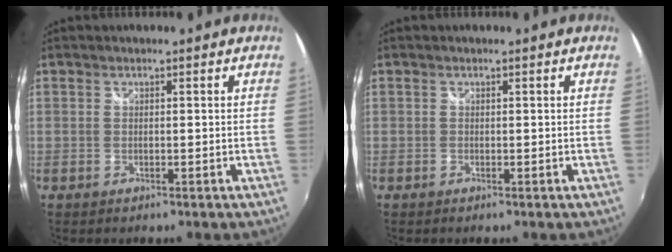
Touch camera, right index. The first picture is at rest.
{"total": 0.0}